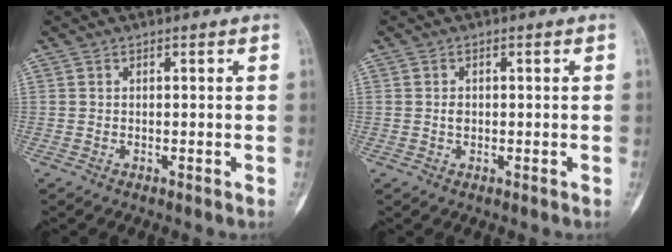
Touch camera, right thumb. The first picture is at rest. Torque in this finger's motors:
{"motor_torque": [0.33, 0.29, 0.30, -0.29, 0.04]}